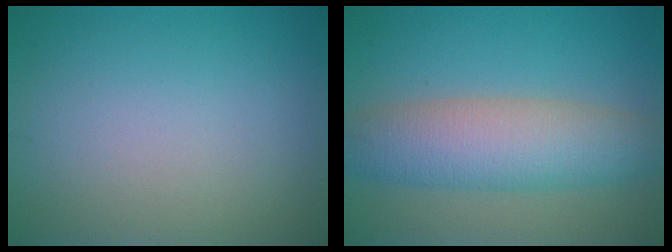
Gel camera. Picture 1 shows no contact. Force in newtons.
{"total": 7.1, "press": 7.0, "slide": 0.4}